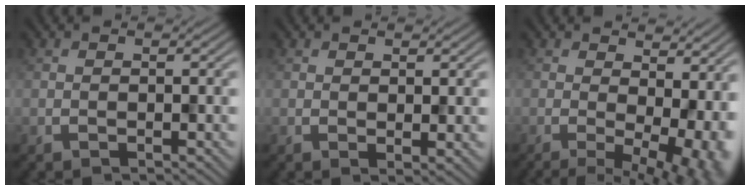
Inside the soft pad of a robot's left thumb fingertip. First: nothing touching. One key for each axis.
{"total": 2.2, "fx": 0.6, "fy": 0.6, "fz": 2.0, "tx": -0.028, "ty": 0.001, "tz": 0.018}
{"total": 8.9, "fx": 0.2, "fy": 3.5, "fz": 8.2, "tx": -0.094, "ty": -0.006, "tz": 0.028}